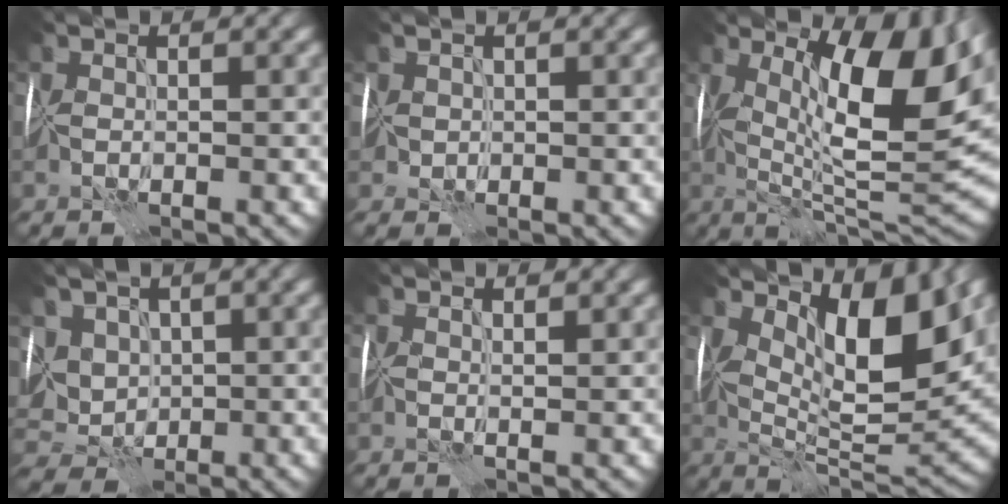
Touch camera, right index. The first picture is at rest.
{"total": 1.4, "force": [0.3, 1.3, 0.2], "torque": [-0.010, 0.002, 0.006]}
{"total": 15.0, "force": [3.4, 5.5, 13.6], "torque": [-0.207, -0.002, 0.055]}
{"total": 4.4, "force": [1.4, 3.8, 1.8], "torque": [-0.048, 0.013, 0.027]}
{"total": 1.3, "force": [1.0, 0.2, 0.9], "torque": [-0.010, 0.000, 0.015]}
{"total": 10.3, "force": [3.7, 4.3, 8.6], "torque": [-0.137, -0.008, 0.066]}